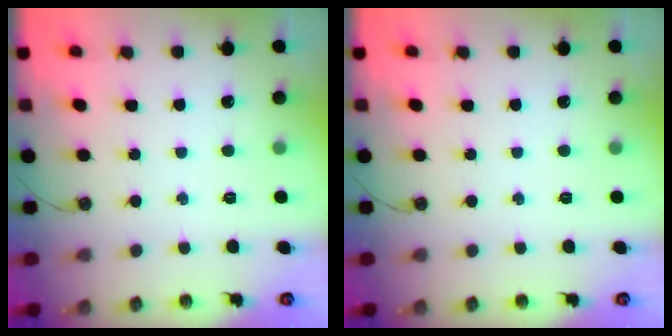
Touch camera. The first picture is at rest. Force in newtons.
{"total": 0.0}